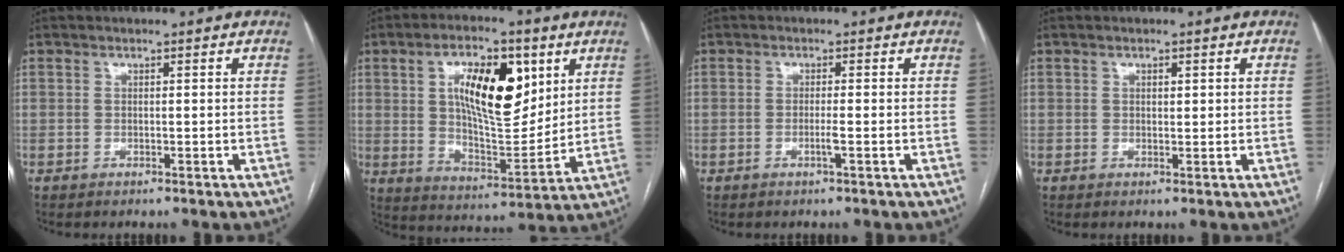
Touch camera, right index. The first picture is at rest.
{"total": 15.4, "force": [5.3, 5.9, 13.1], "torque": [-0.224, 0.008, 0.093]}
{"total": 1.6, "force": [-0.6, -0.3, 1.4], "torque": [-0.029, -0.003, -0.012]}
{"total": 1.1, "force": [0.4, 0.6, 0.8], "torque": [-0.013, -0.001, 0.006]}